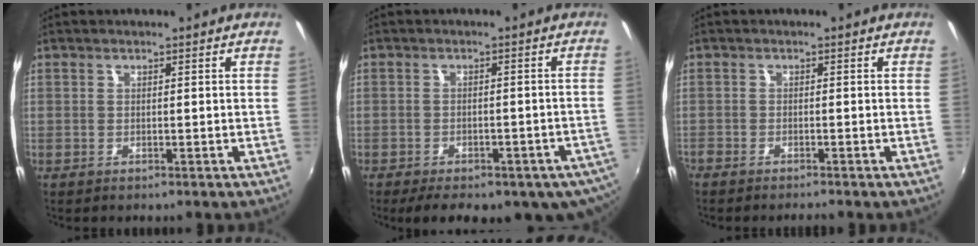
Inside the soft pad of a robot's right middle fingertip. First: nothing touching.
{"total": 14.6, "force": [-9.9, 6.5, 8.5], "torque": [-0.160, -0.035, -0.119]}
{"total": 2.1, "force": [-2.0, 0.1, 0.6], "torque": [-0.021, -0.012, -0.041]}